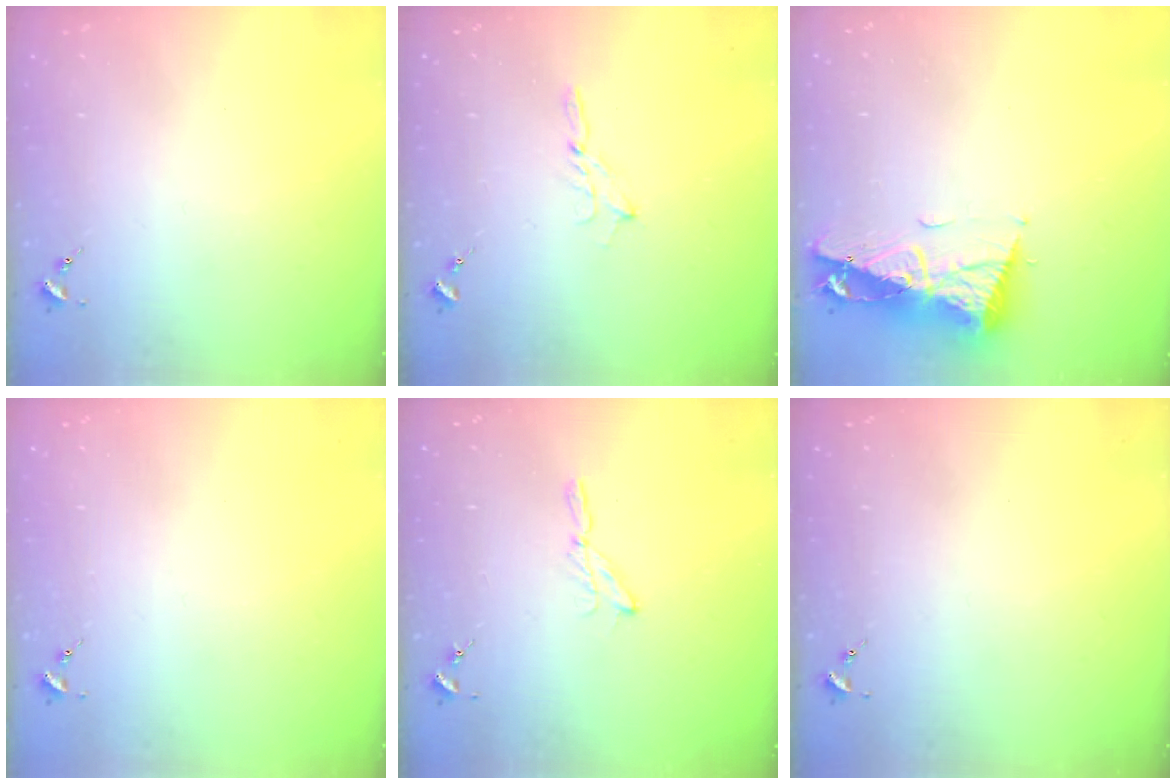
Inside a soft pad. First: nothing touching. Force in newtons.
{"total": 2.5, "press": 2.5, "slide": 0.2}
{"total": 11.0, "press": 10.9, "slide": 1.3}
{"total": 0.0}
{"total": 5.3, "press": 5.2, "slide": 0.6}
{"total": 0.0}